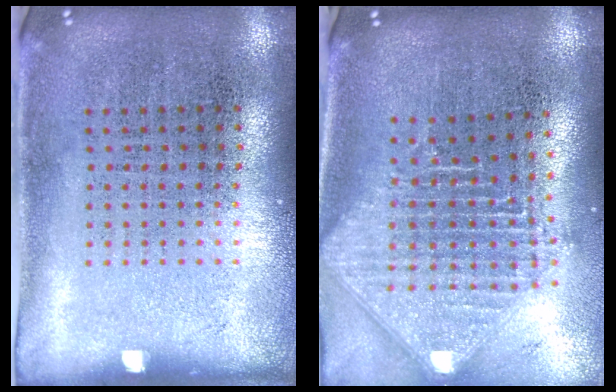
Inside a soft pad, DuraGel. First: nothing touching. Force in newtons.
{"total": 2.5, "press": 1.9, "slide": 1.6}